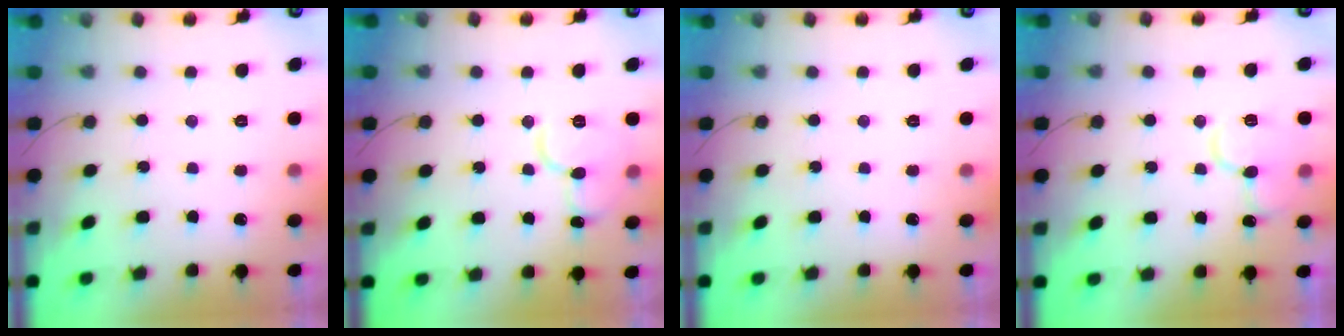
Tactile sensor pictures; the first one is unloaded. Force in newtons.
{"total": 10.7, "press": 10.6, "slide": 1.5}
{"total": 0.0}
{"total": 11.8, "press": 11.7, "slide": 1.4}